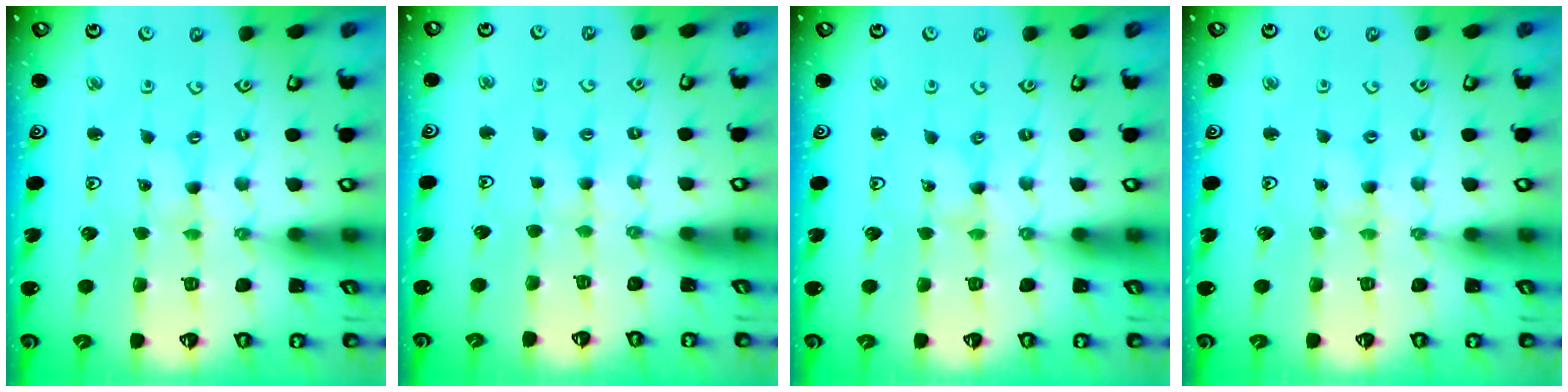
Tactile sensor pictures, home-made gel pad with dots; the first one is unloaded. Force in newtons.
{"total": 1.6, "press": 1.6, "slide": 0.3}
{"total": 0.0}
{"total": 1.8, "press": 1.8, "slide": 0.3}